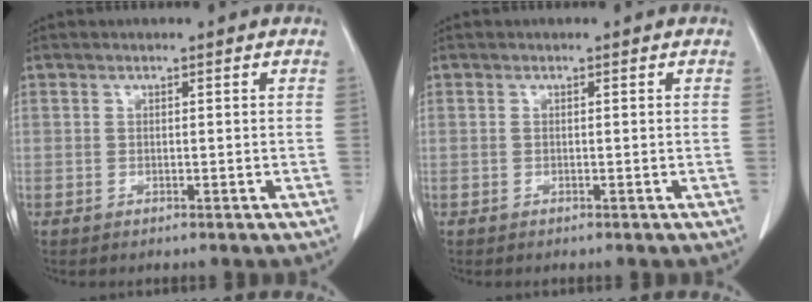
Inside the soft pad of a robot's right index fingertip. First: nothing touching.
{"total": 0.0}